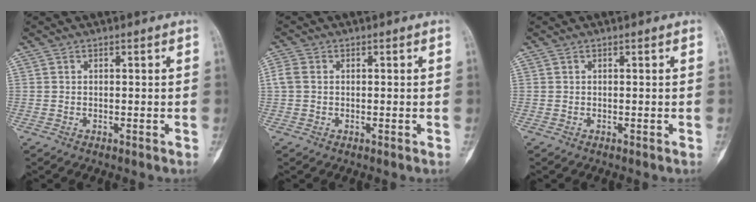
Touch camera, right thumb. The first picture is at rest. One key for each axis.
{"total": 2.6, "fx": 0.2, "fy": 2.1, "fz": 1.6, "tx": -0.041, "ty": 0.007, "tz": -0.002}
{"total": 0.0}